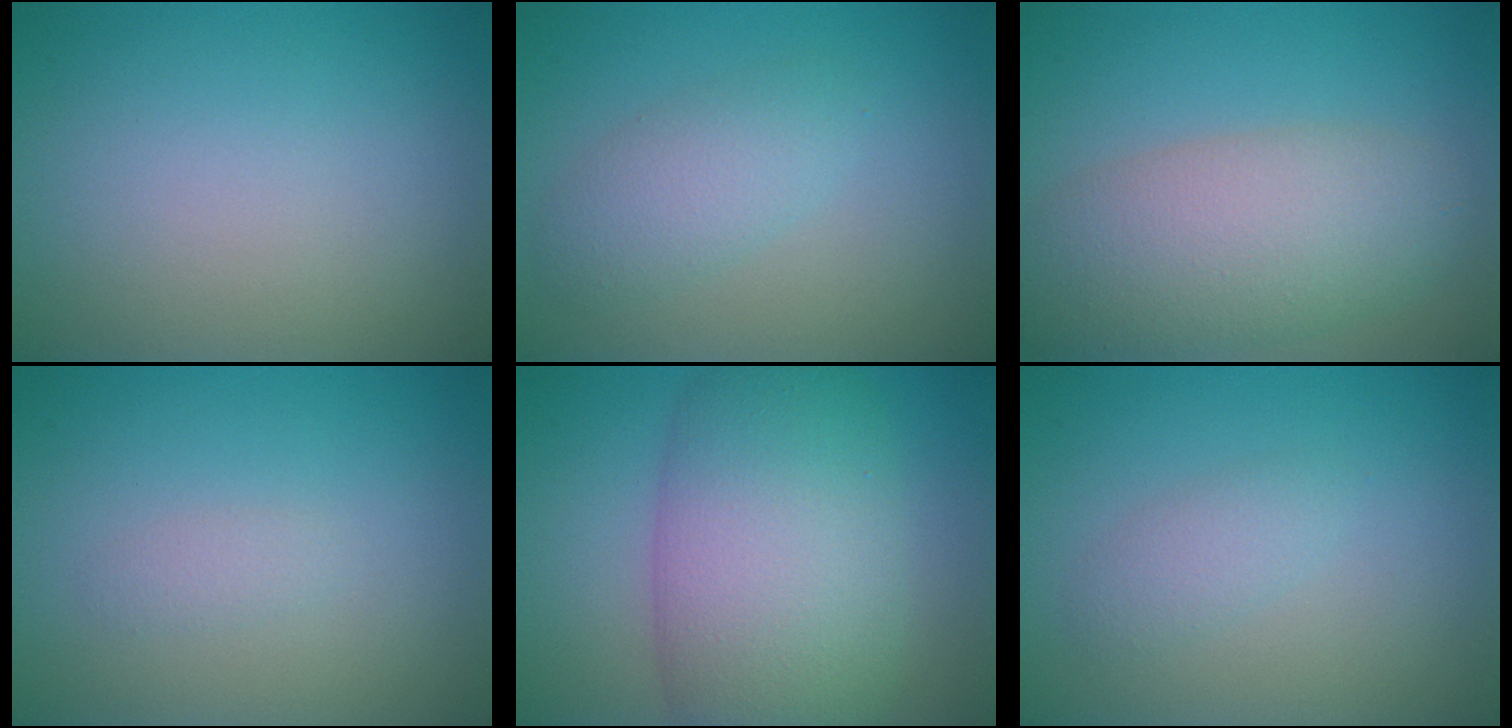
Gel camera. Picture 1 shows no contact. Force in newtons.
{"total": 2.8, "press": 2.8, "slide": 0.1}
{"total": 7.0, "press": 7.0, "slide": 0.3}
{"total": 0.8, "press": 0.8, "slide": 0.1}
{"total": 10.6, "press": 10.6, "slide": 0.3}
{"total": 1.6, "press": 1.6, "slide": 0.1}